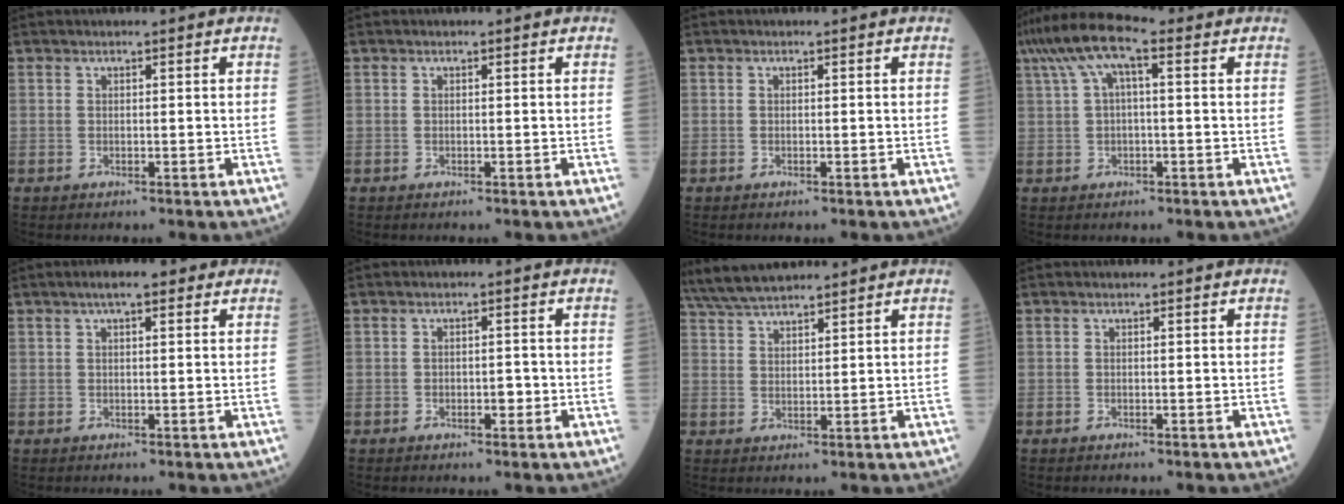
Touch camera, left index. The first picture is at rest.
{"total": 0.0}
{"total": 0.0}
{"total": 9.0, "force": [3.9, 2.2, 7.8], "torque": [-0.158, 0.045, 0.066]}
{"total": 5.3, "force": [3.5, 1.2, 3.8], "torque": [-0.067, 0.019, 0.053]}
{"total": 1.9, "force": [-0.6, 0.9, 1.5], "torque": [-0.020, 0.003, -0.007]}
{"total": 8.3, "force": [7.5, 1.0, 3.4], "torque": [-0.070, 0.028, 0.141]}
{"total": 0.0}